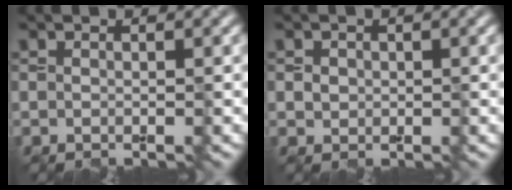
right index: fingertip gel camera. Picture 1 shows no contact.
{"total": 1.0, "force": [0.2, 1.0, 0.3], "torque": [0.001, -0.003, 0.006]}